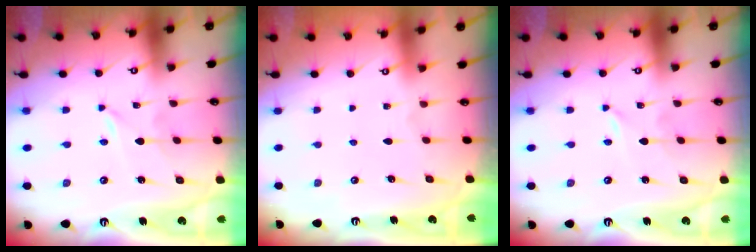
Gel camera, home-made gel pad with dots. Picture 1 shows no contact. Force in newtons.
{"total": 0.0}
{"total": 0.0}